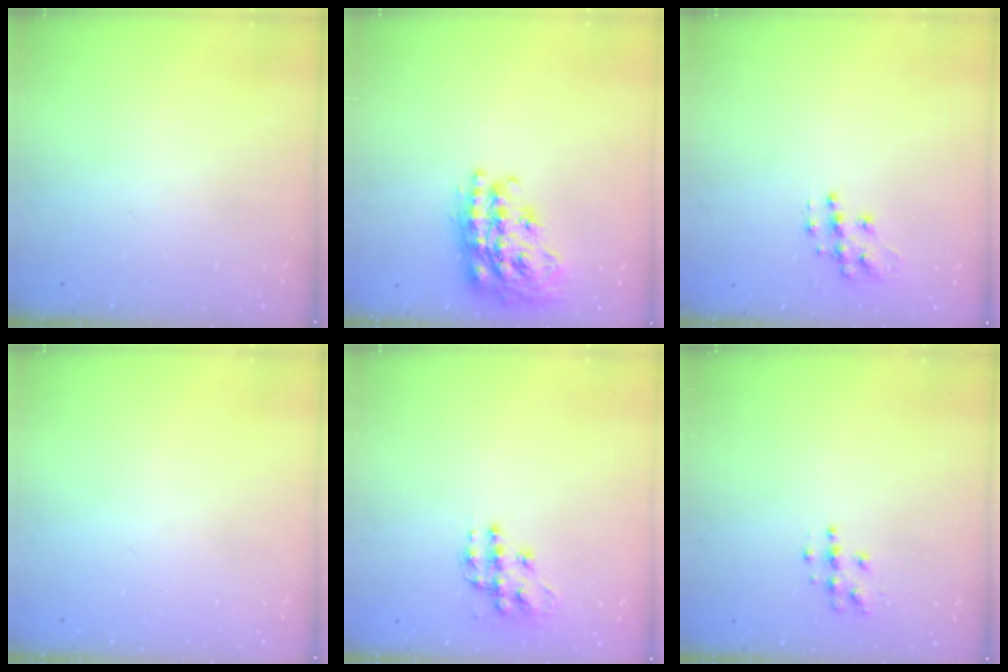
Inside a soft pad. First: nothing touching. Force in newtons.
{"total": 23.5, "press": 23.4, "slide": 2.0}
{"total": 10.2, "press": 10.2, "slide": 0.7}
{"total": 0.0}
{"total": 11.8, "press": 11.8, "slide": 0.6}
{"total": 4.9, "press": 4.9, "slide": 0.1}